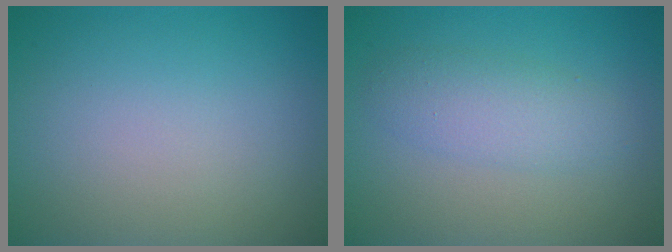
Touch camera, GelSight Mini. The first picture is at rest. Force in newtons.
{"total": 3.0, "press": 3.0, "slide": 0.2}